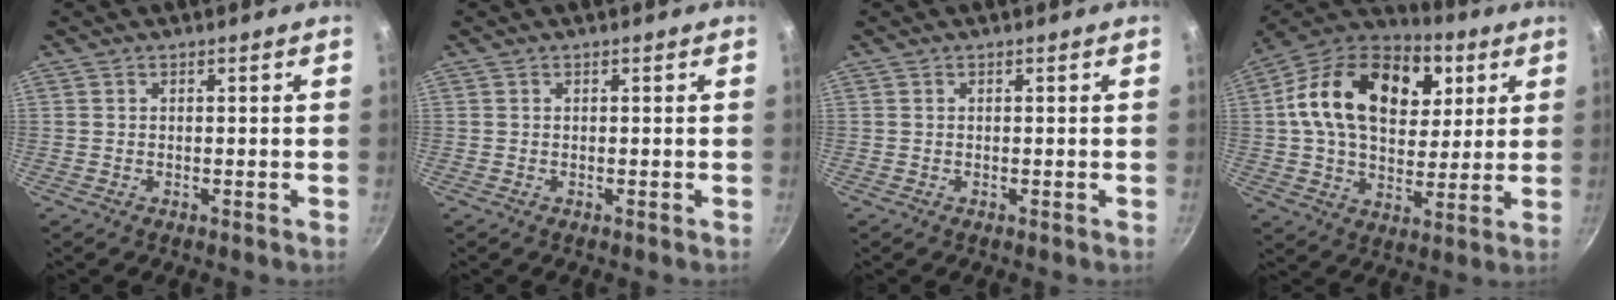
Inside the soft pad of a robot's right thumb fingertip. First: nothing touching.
{"total": 0.0}
{"total": 0.0}
{"total": 24.5, "force": [7.2, 16.2, 17.0], "torque": [-0.262, 0.004, 0.108]}